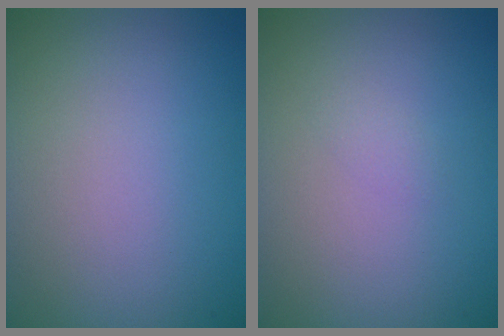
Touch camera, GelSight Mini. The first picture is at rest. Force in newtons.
{"total": 0.5, "press": 0.5, "slide": 0.1}